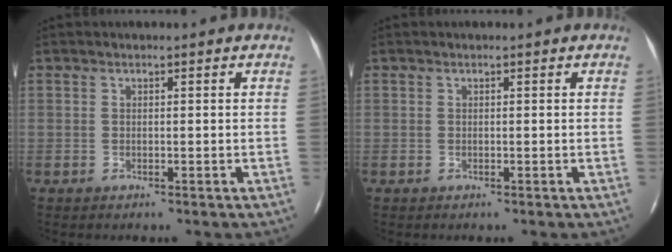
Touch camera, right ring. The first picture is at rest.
{"total": 0.0}